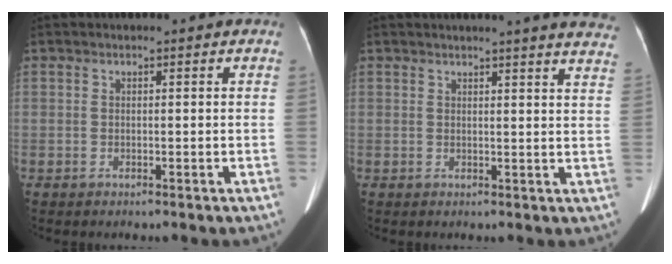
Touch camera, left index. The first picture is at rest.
{"total": 14.4, "force": [13.3, 0.3, 5.6], "torque": [-0.062, -0.037, 0.134]}